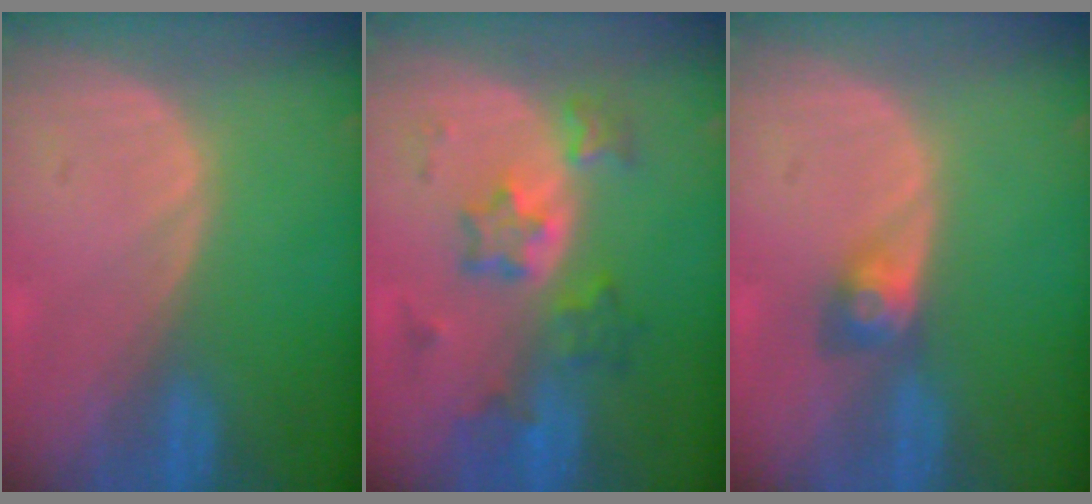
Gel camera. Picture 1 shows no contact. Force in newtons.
{"total": 6.7, "press": 6.6, "slide": 1.1}
{"total": 3.0, "press": 2.6, "slide": 1.5}